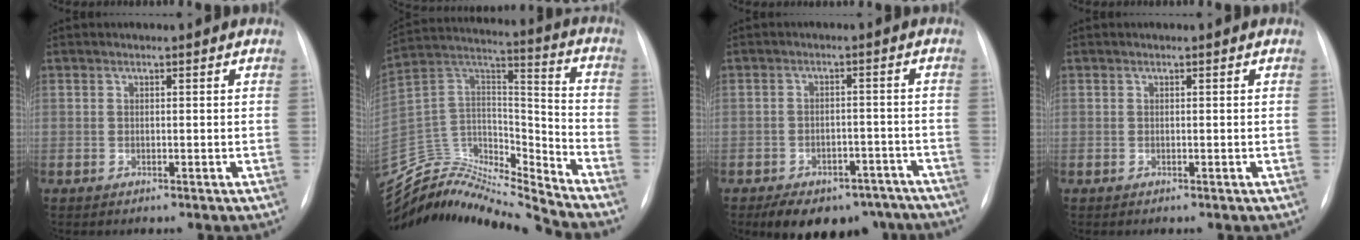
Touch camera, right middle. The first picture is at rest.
{"total": 21.1, "force": [-20.7, 1.1, 3.8], "torque": [-0.068, 0.055, -0.356]}
{"total": 13.7, "force": [-10.2, 7.8, 5.0], "torque": [-0.072, 0.020, -0.124]}
{"total": 0.0}